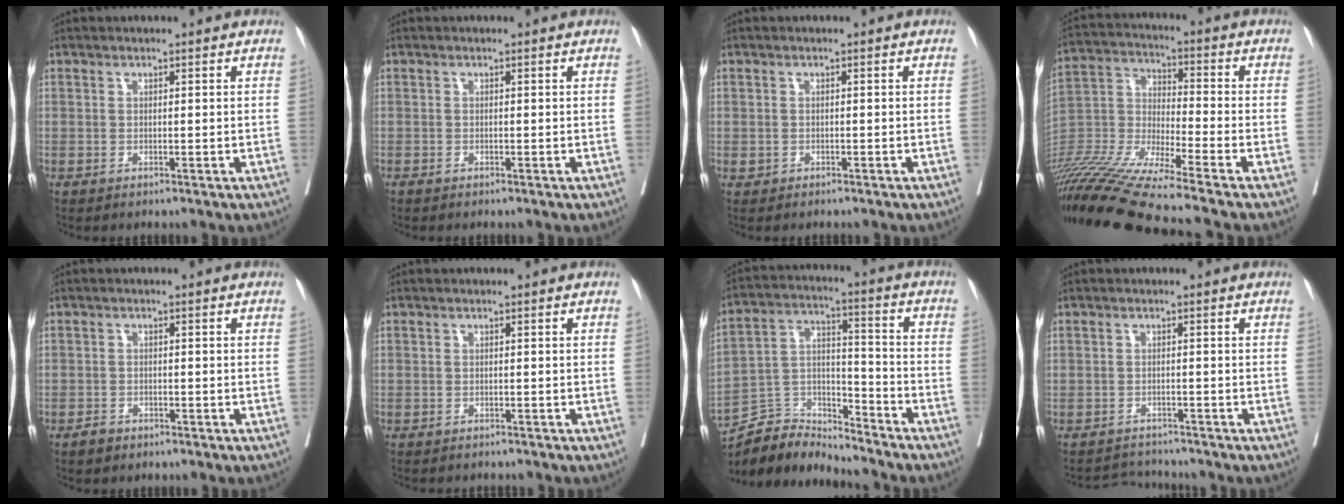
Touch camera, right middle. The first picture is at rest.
{"total": 0.0}
{"total": 0.6, "force": [-0.4, 0.4, 0.2], "torque": [-0.007, 0.001, -0.007]}
{"total": 19.0, "force": [-16.2, -2.1, 9.7], "torque": [-0.213, -0.028, -0.303]}
{"total": 1.8, "force": [-1.3, 1.1, 0.6], "torque": [-0.014, 0.003, -0.020]}
{"total": 2.4, "force": [-2.2, 0.7, 0.6], "torque": [-0.010, -0.003, -0.029]}
{"total": 12.4, "force": [-12.2, 1.6, 0.9], "torque": [-0.012, 0.038, -0.227]}
{"total": 4.0, "force": [-3.6, 0.4, -1.8], "torque": [0.033, 0.007, -0.057]}